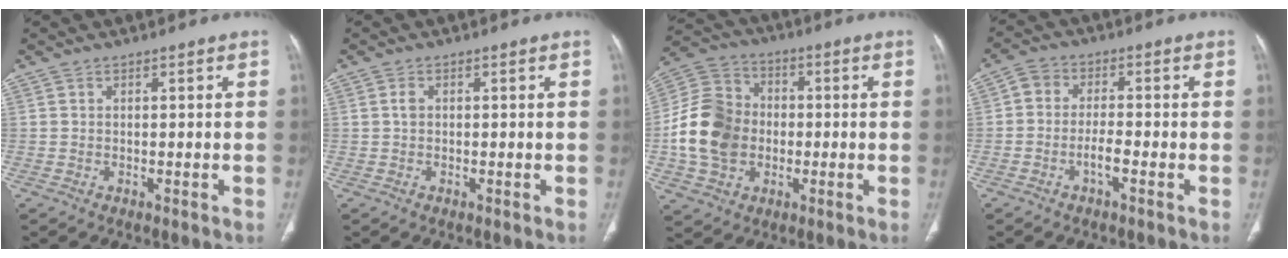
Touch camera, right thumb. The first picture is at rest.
{"total": 1.2, "force": [0.0, 0.9, 0.8], "torque": [-0.012, 0.002, -0.003]}
{"total": 15.0, "force": [-1.8, 12.2, 8.5], "torque": [-0.146, 0.024, -0.038]}
{"total": 4.8, "force": [-1.9, 2.5, 3.6], "torque": [-0.063, 0.018, -0.045]}